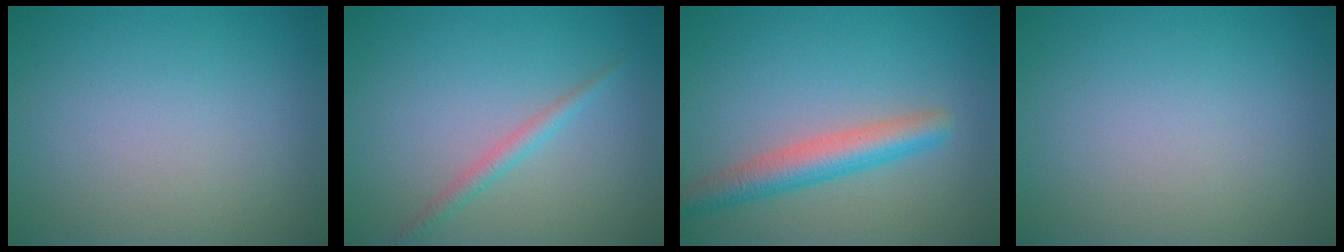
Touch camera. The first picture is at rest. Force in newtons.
{"total": 1.5, "press": 1.5, "slide": 0.0}
{"total": 4.0, "press": 4.0, "slide": 0.1}
{"total": 0.0}